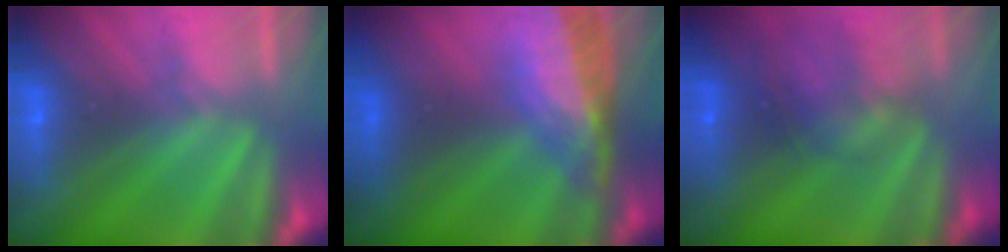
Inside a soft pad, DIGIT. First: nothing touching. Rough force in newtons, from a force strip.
{"total": 7.8}
{"total": 2.2}